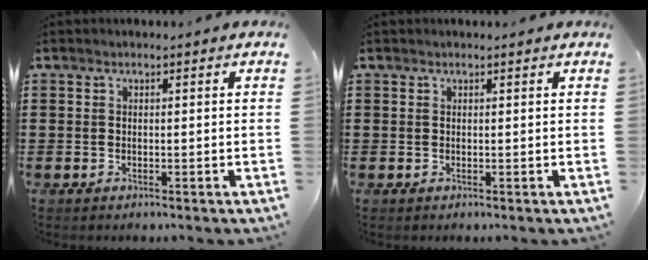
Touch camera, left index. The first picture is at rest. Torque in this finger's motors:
{"motor_torque": [1.07, -1.07, 0.06, 0.01]}